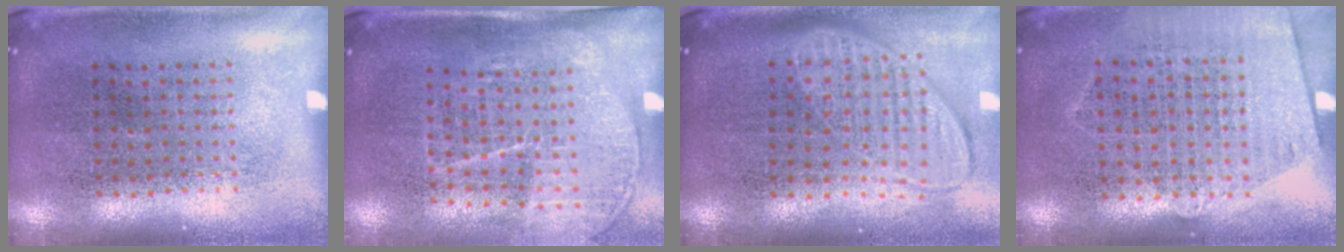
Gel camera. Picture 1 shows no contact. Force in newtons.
{"total": 1.6, "press": 1.4, "slide": 0.9}
{"total": 2.0, "press": 1.5, "slide": 1.2}
{"total": 1.2, "press": 1.1, "slide": 0.6}